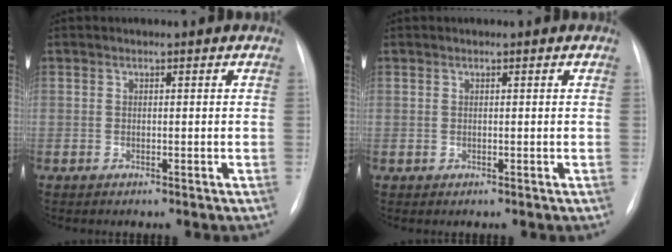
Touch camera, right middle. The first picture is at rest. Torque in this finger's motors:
{"motor_torque": [-0.07, 0.00, 0.05, 0.01]}